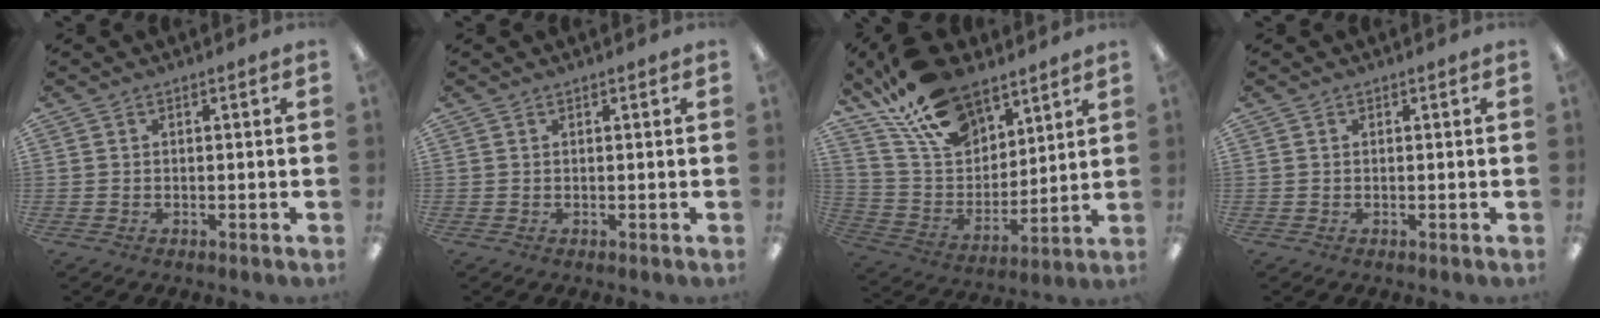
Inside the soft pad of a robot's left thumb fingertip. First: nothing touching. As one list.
[{"total": 0.0}, {"total": 19.8, "force": [13.8, 10.6, 9.4], "torque": [-0.188, -0.068, 0.255]}, {"total": 0.0}]